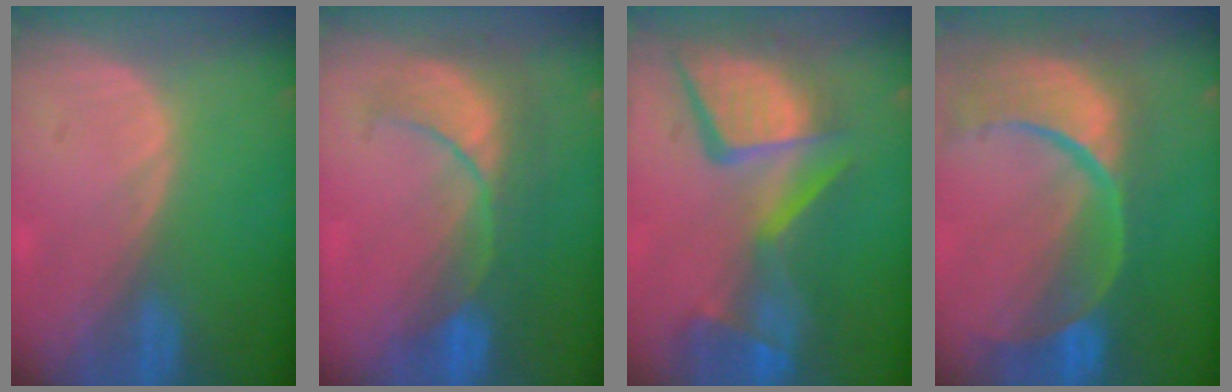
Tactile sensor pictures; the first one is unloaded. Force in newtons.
{"total": 8.1, "press": 8.0, "slide": 0.8}
{"total": 14.0, "press": 11.3, "slide": 8.2}
{"total": 13.8, "press": 10.9, "slide": 8.4}